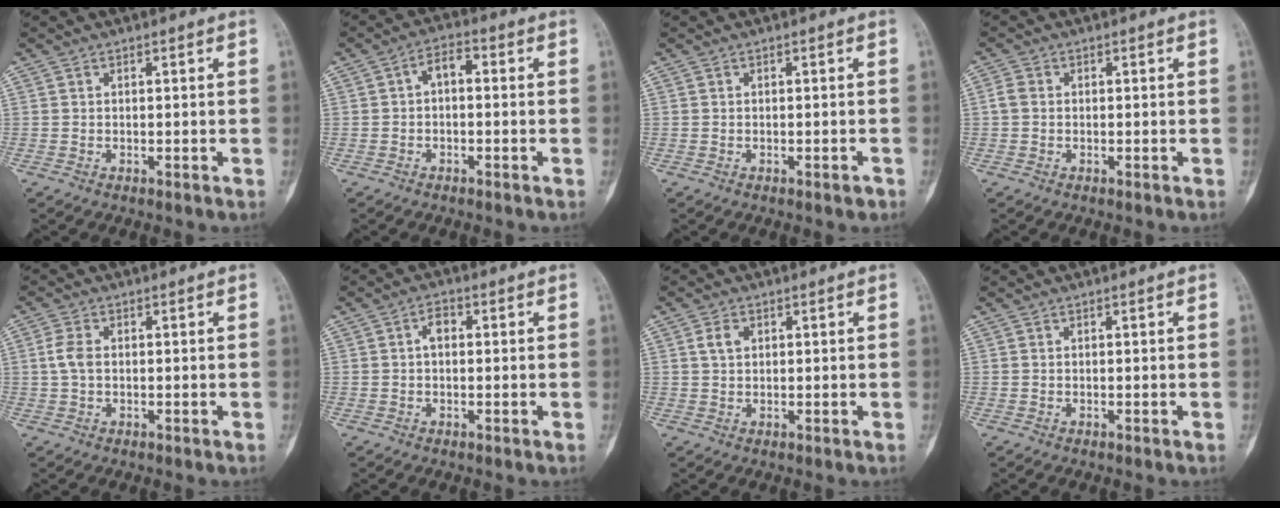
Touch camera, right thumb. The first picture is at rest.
{"total": 3.9, "force": [-0.1, 2.2, 3.1], "torque": [-0.041, 0.019, -0.013]}
{"total": 1.0, "force": [-0.6, 0.3, 0.7], "torque": [-0.009, 0.000, -0.007]}
{"total": 2.0, "force": [-0.1, 1.6, 1.1], "torque": [-0.020, 0.004, -0.006]}
{"total": 3.4, "force": [0.2, 2.0, 2.7], "torque": [-0.065, 0.006, -0.001]}
{"total": 2.7, "force": [0.2, 1.7, 2.1], "torque": [-0.027, 0.010, -0.001]}
{"total": 2.7, "force": [0.9, 1.8, 1.7], "torque": [-0.029, 0.004, 0.018]}
{"total": 0.0}